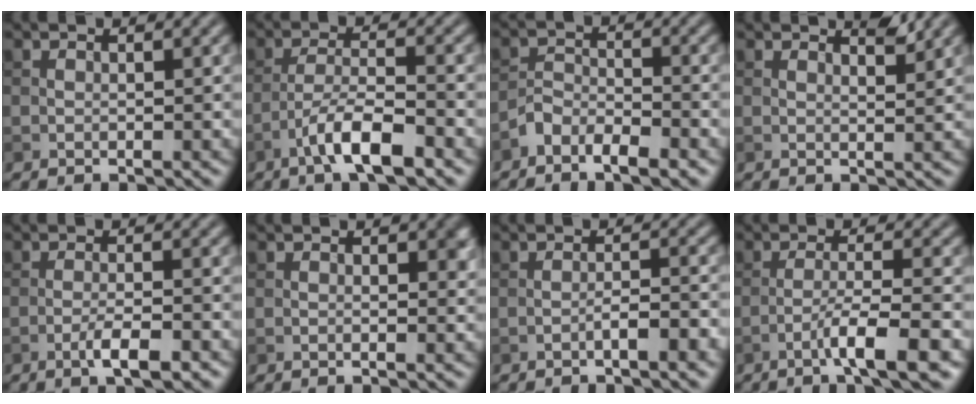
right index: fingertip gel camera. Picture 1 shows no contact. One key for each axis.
{"total": 5.4, "fx": -3.3, "fy": 1.2, "fz": 4.1, "tx": -0.073, "ty": 0.006, "tz": -0.064}
{"total": 3.2, "fx": -2.3, "fy": 1.4, "fz": 1.7, "tx": -0.029, "ty": 0.006, "tz": -0.051}
{"total": 1.5, "fx": 1.3, "fy": 0.1, "fz": 0.7, "tx": -0.009, "ty": -0.003, "tz": 0.021}
{"total": 3.3, "fx": -1.7, "fy": 0.7, "fz": 2.7, "tx": -0.050, "ty": 0.002, "tz": -0.032}
{"total": 1.6, "fx": 0.3, "fy": 0.7, "fz": 1.4, "tx": -0.014, "ty": -0.003, "tz": 0.004}
{"total": 2.8, "fx": -1.2, "fy": 0.6, "fz": 2.5, "tx": -0.038, "ty": 0.008, "tz": -0.023}
{"total": 4.8, "fx": -2.4, "fy": 0.5, "fz": 4.1, "tx": -0.065, "ty": 0.007, "tz": -0.048}